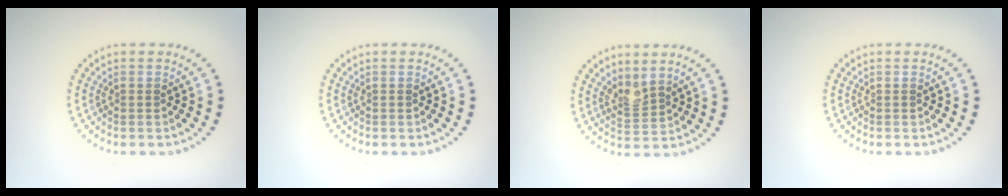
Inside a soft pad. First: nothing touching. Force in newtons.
{"total": 0.0}
{"total": 2.1, "press": 1.5, "slide": 1.4}
{"total": 0.0}